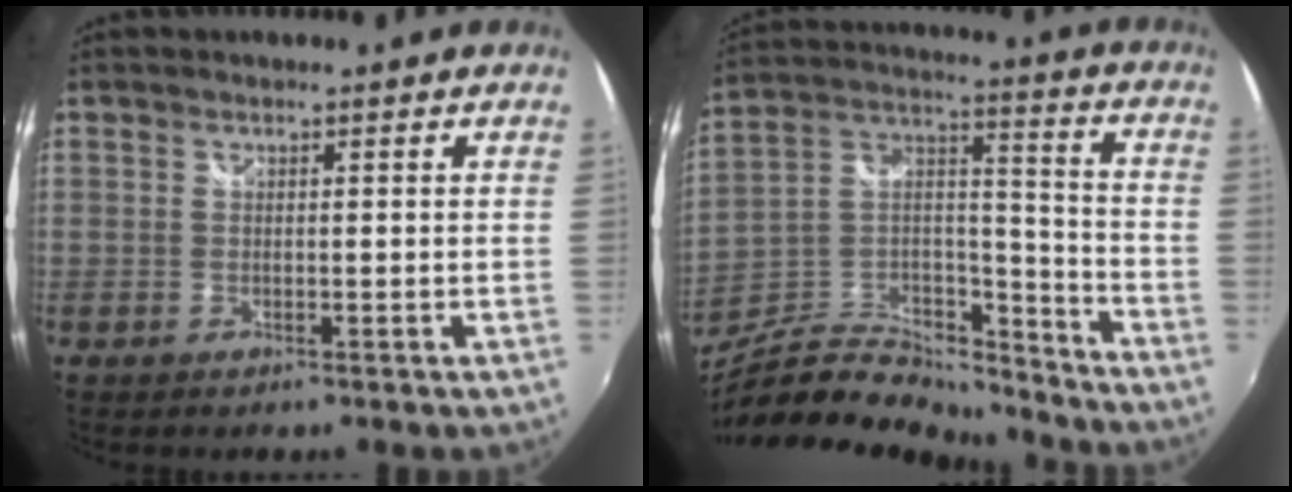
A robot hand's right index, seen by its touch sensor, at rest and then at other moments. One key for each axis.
{"total": 21.8, "fx": -17.8, "fy": 8.7, "fz": 9.1, "tx": -0.186, "ty": 0.040, "tz": -0.284}